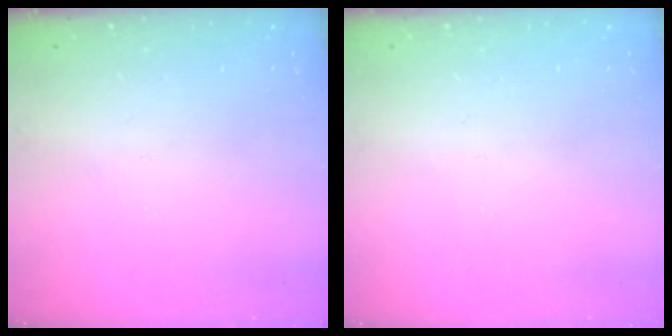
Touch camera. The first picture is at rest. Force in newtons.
{"total": 0.0}